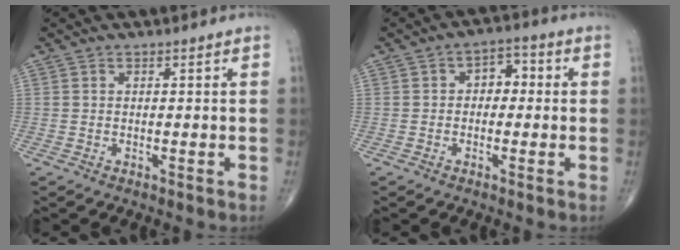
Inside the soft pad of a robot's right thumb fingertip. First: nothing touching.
{"total": 4.8, "force": [0.2, 3.4, 3.4], "torque": [-0.024, 0.020, -0.008]}